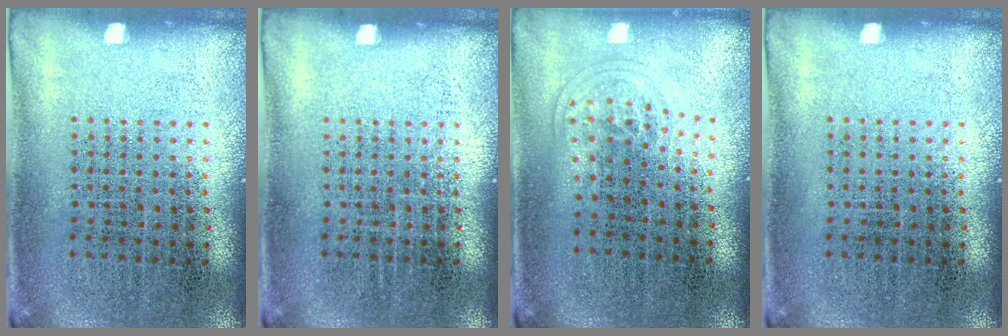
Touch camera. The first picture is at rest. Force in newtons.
{"total": 0.0}
{"total": 1.0, "press": 0.6, "slide": 0.7}
{"total": 0.0}